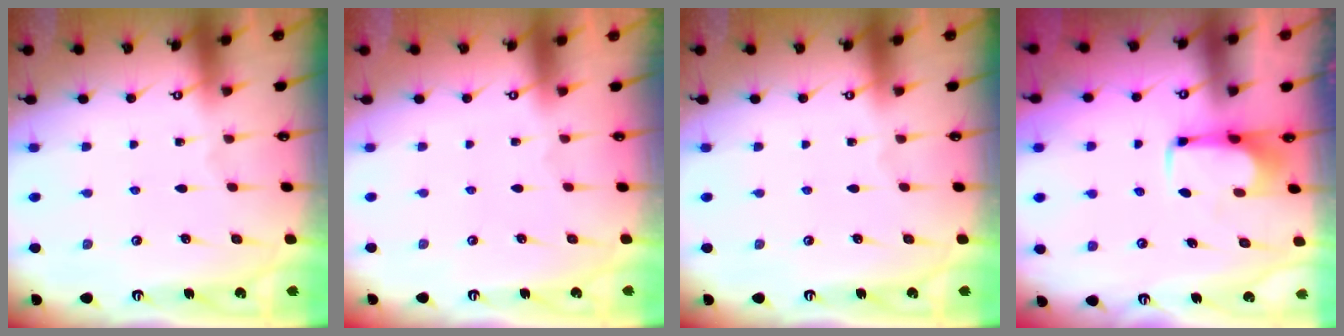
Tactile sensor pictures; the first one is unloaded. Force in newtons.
{"total": 1.5, "press": 1.4, "slide": 0.6}
{"total": 0.0}
{"total": 2.2, "press": 2.1, "slide": 0.4}